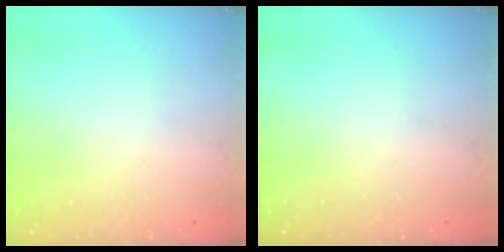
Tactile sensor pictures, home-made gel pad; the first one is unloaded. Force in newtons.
{"total": 0.0}